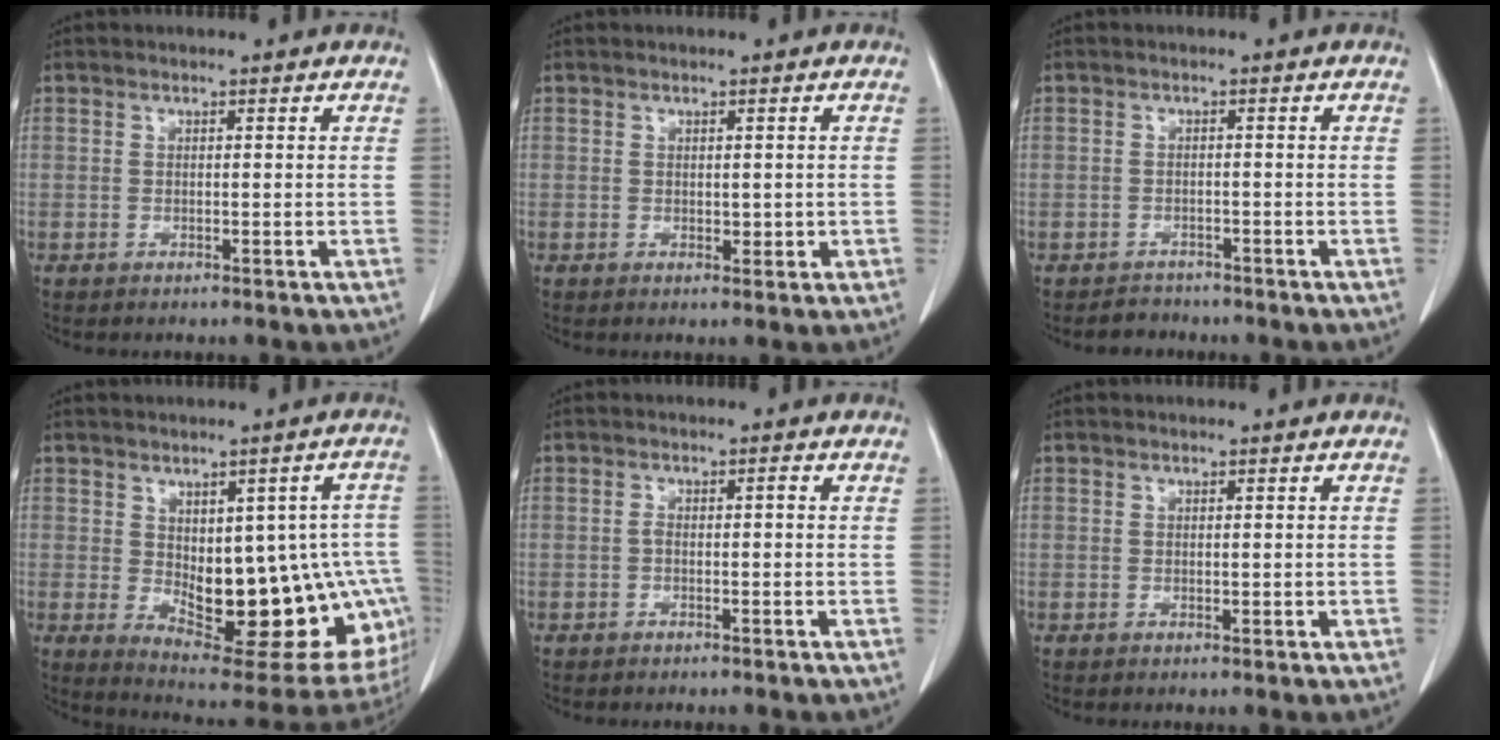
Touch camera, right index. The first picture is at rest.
{"total": 1.6, "force": [0.0, 1.0, 1.3], "torque": [-0.015, -0.002, 0.004]}
{"total": 2.1, "force": [-1.7, 1.1, -0.6], "torque": [0.004, 0.002, -0.028]}
{"total": 21.3, "force": [-2.6, 9.2, 19.0], "torque": [-0.179, 0.011, -0.004]}
{"total": 1.3, "force": [-0.3, 0.4, 1.2], "torque": [-0.020, 0.005, -0.006]}
{"total": 0.6, "force": [0.0, 0.4, 0.5], "torque": [-0.008, -0.002, 0.003]}